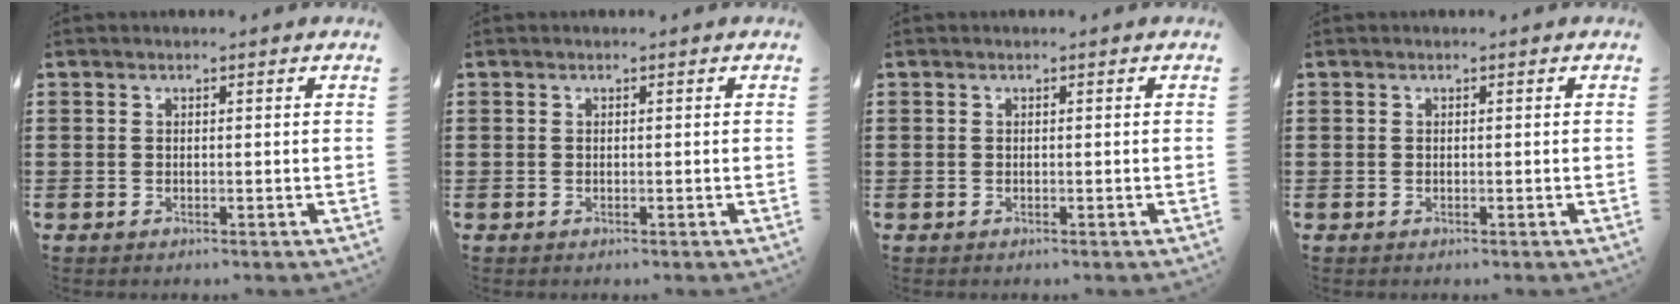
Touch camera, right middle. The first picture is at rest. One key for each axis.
{"total": 0.0}
{"total": 0.0}
{"total": 0.0}